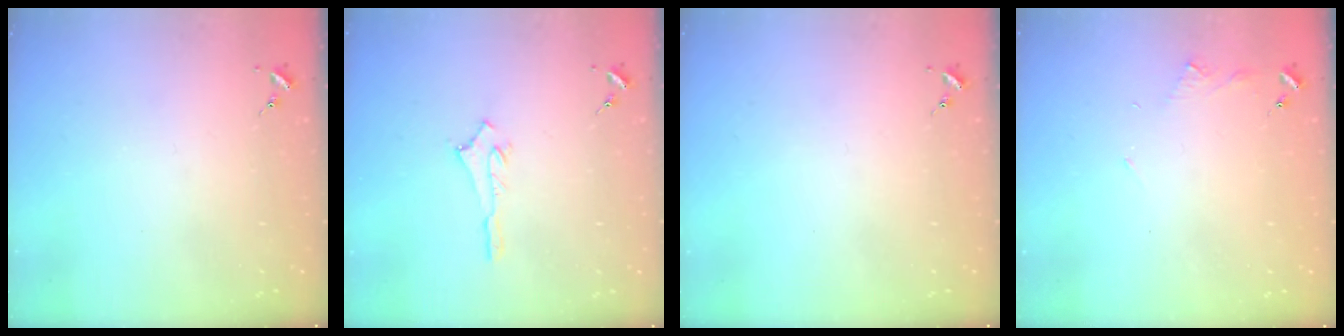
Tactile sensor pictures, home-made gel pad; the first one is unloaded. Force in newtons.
{"total": 2.6, "press": 2.6, "slide": 0.3}
{"total": 0.0}
{"total": 3.9, "press": 3.8, "slide": 0.5}